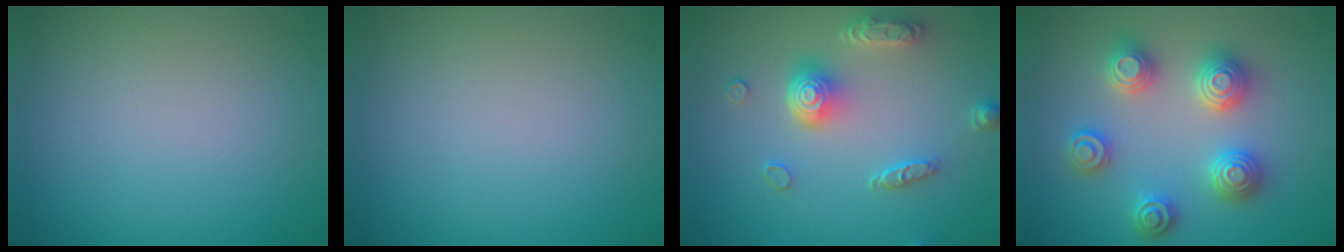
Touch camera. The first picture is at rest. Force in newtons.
{"total": 0.0}
{"total": 4.7, "press": 3.6, "slide": 3.0}
{"total": 4.9, "press": 4.8, "slide": 0.8}